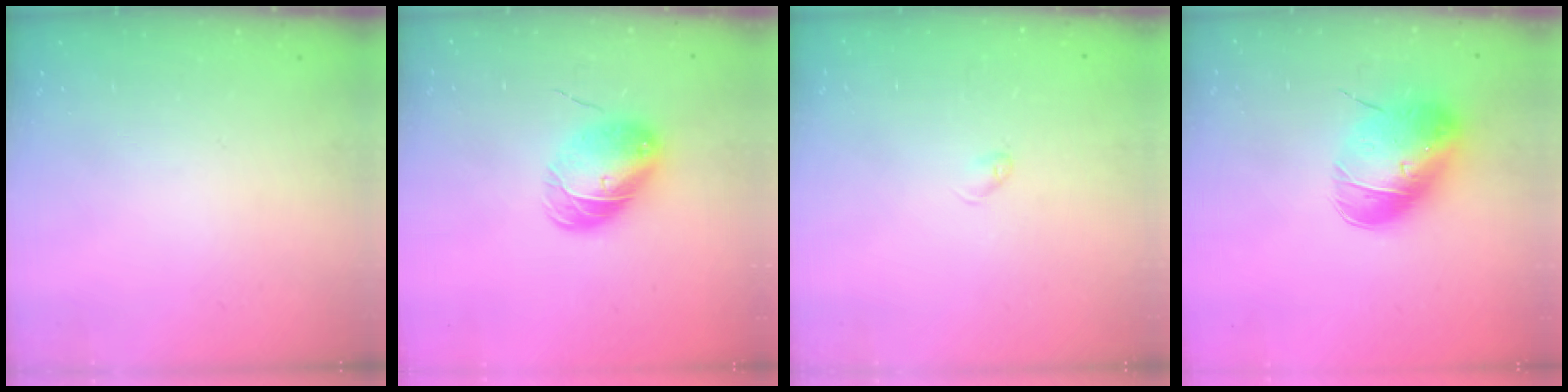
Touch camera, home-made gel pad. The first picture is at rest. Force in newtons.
{"total": 8.5, "press": 8.5, "slide": 0.7}
{"total": 3.0, "press": 2.9, "slide": 0.6}
{"total": 10.9, "press": 10.7, "slide": 1.9}